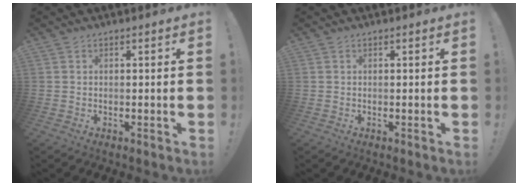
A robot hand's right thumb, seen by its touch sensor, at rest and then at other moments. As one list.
[{"total": 0.0}]